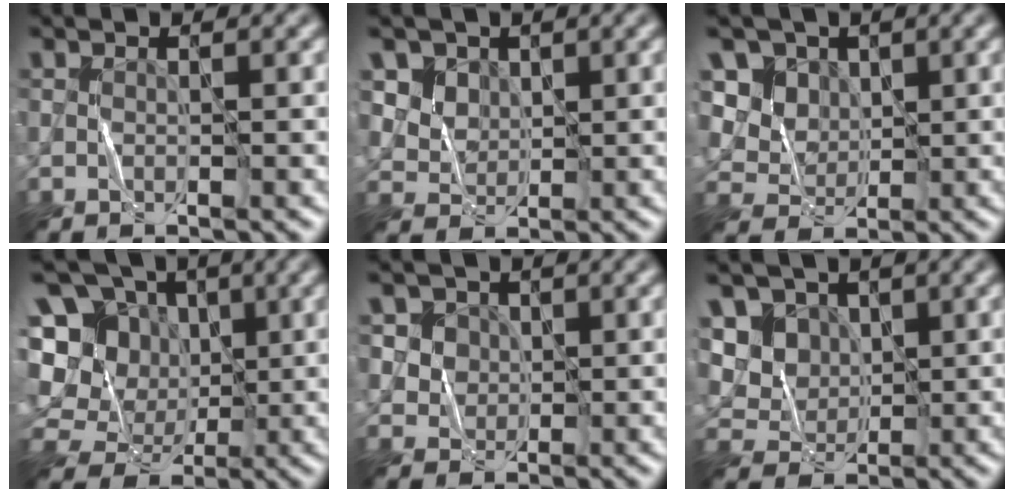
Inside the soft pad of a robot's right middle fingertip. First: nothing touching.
{"total": 5.0, "force": [2.7, 3.7, 1.9], "torque": [-0.057, -0.009, 0.063]}
{"total": 8.1, "force": [3.6, 6.5, 3.4], "torque": [-0.083, 0.015, 0.057]}
{"total": 12.8, "force": [-0.2, 11.5, 5.5], "torque": [-0.147, 0.027, -0.023]}
{"total": 5.0, "force": [2.3, 4.1, 1.7], "torque": [-0.034, 0.005, 0.039]}
{"total": 6.9, "force": [2.6, 5.7, 2.8], "torque": [-0.068, 0.012, 0.043]}